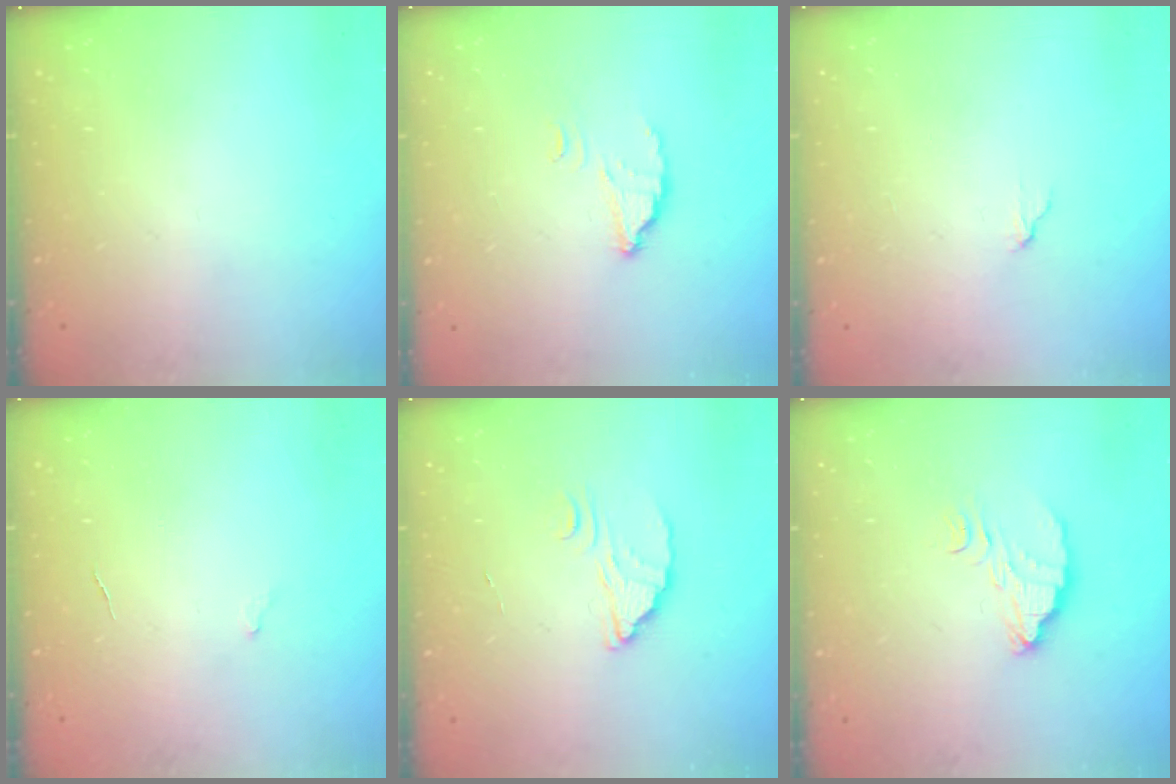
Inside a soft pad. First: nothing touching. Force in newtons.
{"total": 2.5, "press": 2.5, "slide": 0.2}
{"total": 4.1, "press": 4.1, "slide": 0.4}
{"total": 2.6, "press": 2.6, "slide": 0.2}
{"total": 2.1, "press": 2.1, "slide": 0.1}
{"total": 6.2, "press": 6.2, "slide": 0.4}